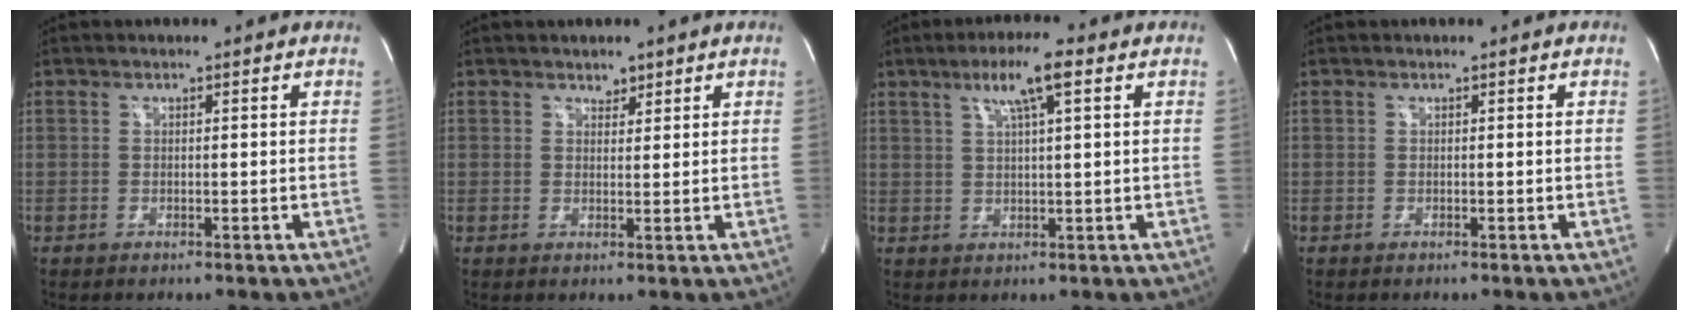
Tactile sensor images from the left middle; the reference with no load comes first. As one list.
[{"total": 1.6, "force": [1.3, 0.9, 0.5], "torque": [-0.006, 0.000, 0.020]}, {"total": 6.4, "force": [3.1, 0.2, 5.5], "torque": [-0.101, 0.011, 0.054]}, {"total": 0.0}]